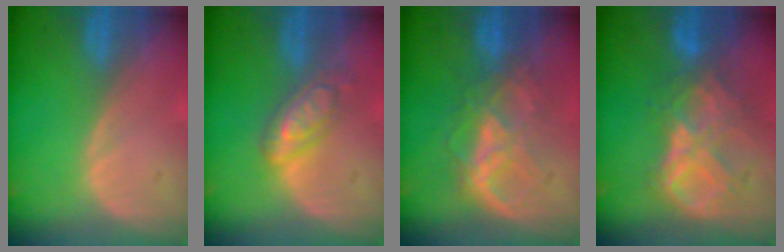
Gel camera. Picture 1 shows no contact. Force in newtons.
{"total": 5.3, "press": 5.2, "slide": 0.2}
{"total": 6.5, "press": 6.5, "slide": 0.3}
{"total": 8.9, "press": 7.8, "slide": 4.4}